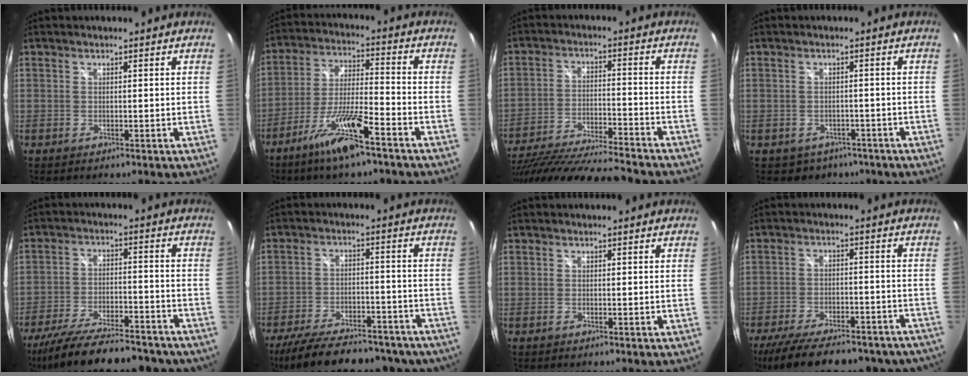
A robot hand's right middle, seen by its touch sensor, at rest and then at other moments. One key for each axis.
{"total": 11.2, "fx": -7.6, "fy": 1.0, "fz": 8.1, "tx": -0.171, "ty": -0.010, "tz": -0.139}
{"total": 22.7, "fx": -19.8, "fy": 2.5, "fz": 11.0, "tx": -0.209, "ty": -0.055, "tz": -0.313}
{"total": 5.0, "fx": -3.4, "fy": 3.5, "fz": 1.0, "tx": -0.023, "ty": 0.004, "tz": -0.034}
{"total": 23.6, "fx": -19.7, "fy": 6.3, "fz": 11.3, "tx": -0.212, "ty": -0.035, "tz": -0.280}
{"total": 26.4, "fx": -21.8, "fy": 9.1, "fz": 11.8, "tx": -0.224, "ty": -0.012, "tz": -0.286}
{"total": 0.0}
{"total": 25.7, "fx": -21.2, "fy": 8.3, "fz": 11.7, "tx": -0.226, "ty": -0.023, "tz": -0.281}